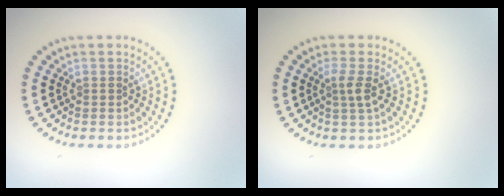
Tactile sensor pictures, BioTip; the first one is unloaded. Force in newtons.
{"total": 1.8, "press": 1.3, "slide": 1.2}